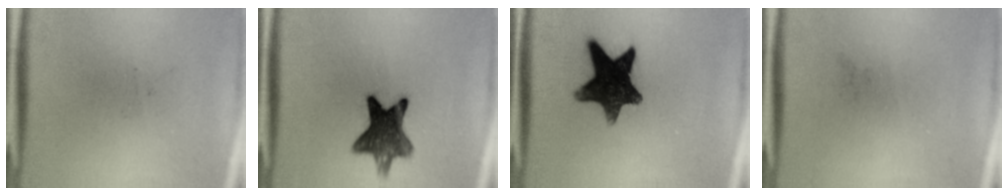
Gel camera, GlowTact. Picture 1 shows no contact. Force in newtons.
{"total": 10.6}
{"total": 12.9}
{"total": 0.0}